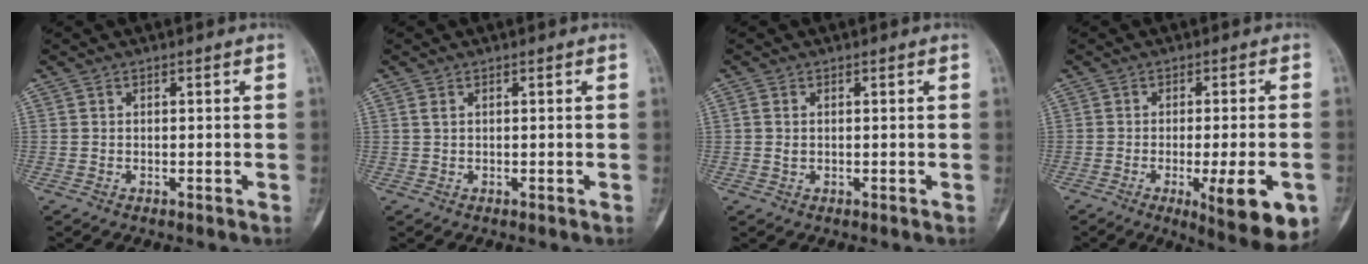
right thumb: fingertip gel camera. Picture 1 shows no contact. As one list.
[{"total": 0.9, "force": [0.4, 0.4, 0.6], "torque": [-0.015, 0.007, 0.011]}, {"total": 1.3, "force": [0.1, 0.9, 1.0], "torque": [-0.022, -0.002, 0.002]}, {"total": 12.2, "force": [-4.4, 2.7, 11.1], "torque": [-0.147, -0.008, -0.053]}]